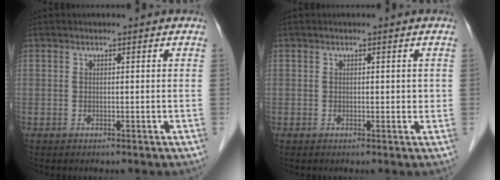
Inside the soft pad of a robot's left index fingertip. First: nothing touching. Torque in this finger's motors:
{"motor_torque": [-0.17, 0.07, -0.01, -0.01]}